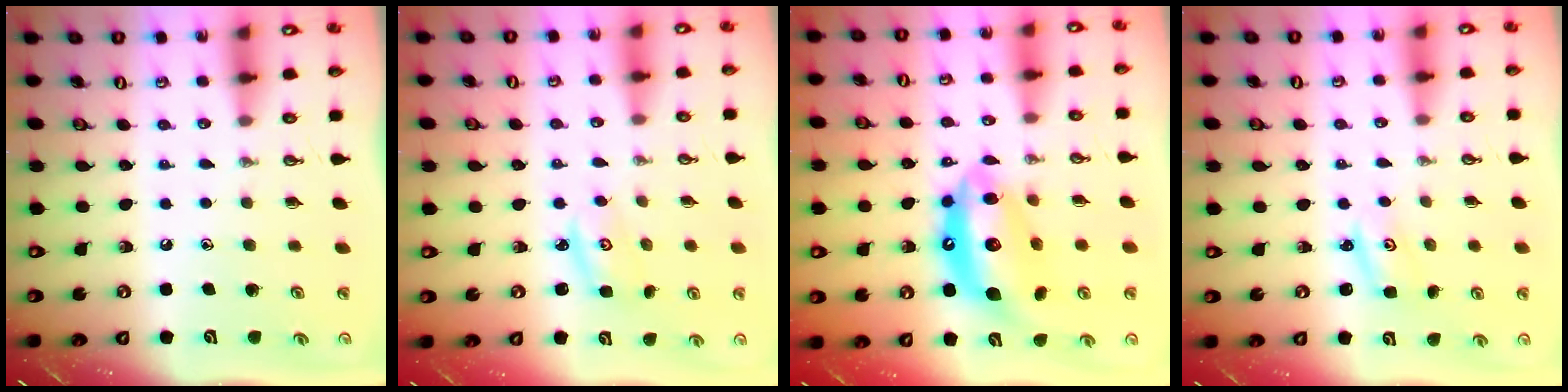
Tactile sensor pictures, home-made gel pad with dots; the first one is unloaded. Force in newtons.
{"total": 2.8, "press": 2.8, "slide": 0.3}
{"total": 16.6, "press": 16.5, "slide": 1.6}
{"total": 2.1, "press": 2.1, "slide": 0.2}